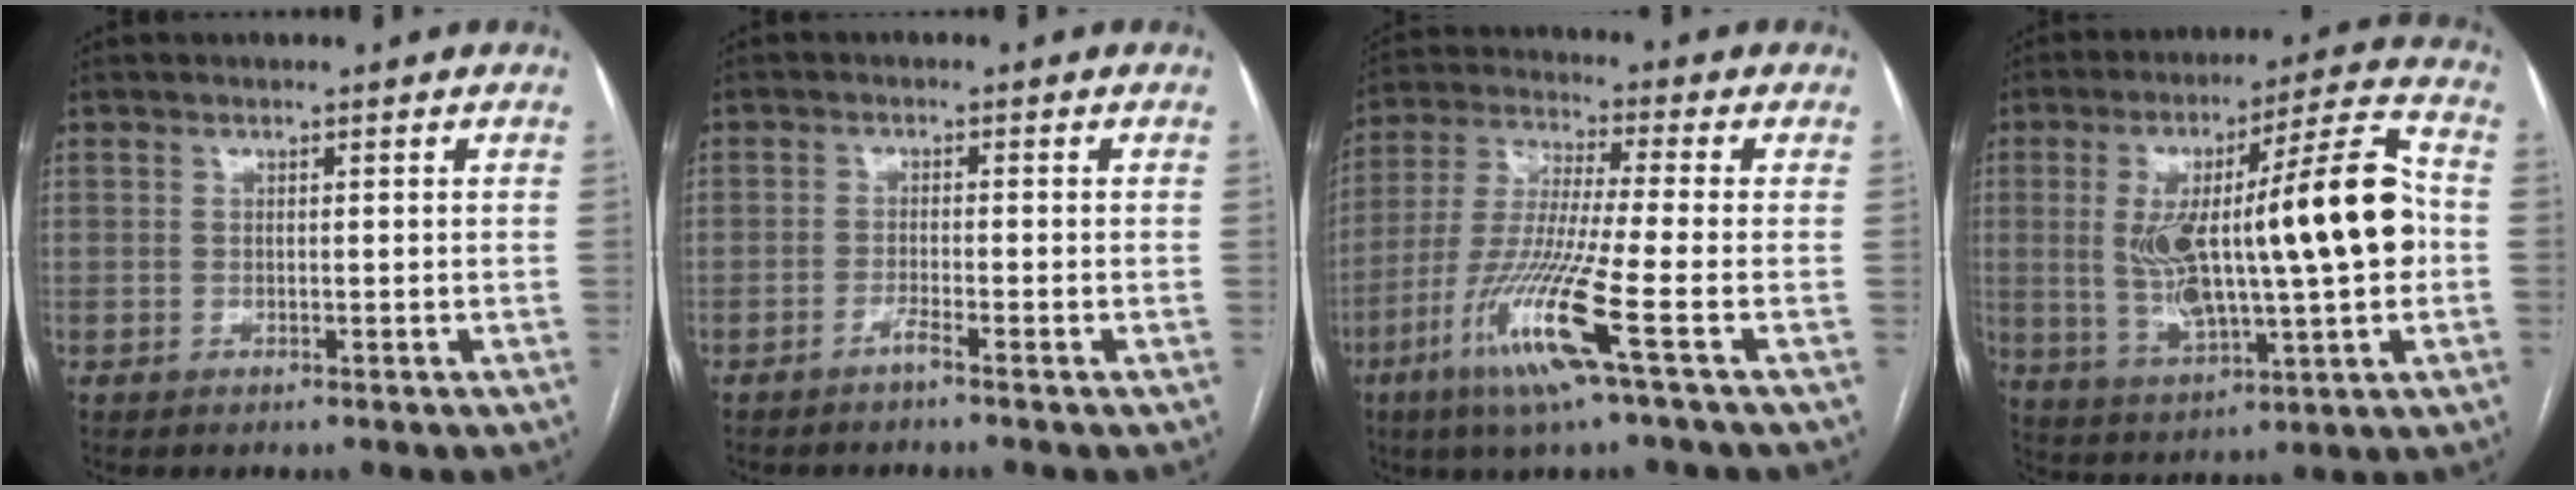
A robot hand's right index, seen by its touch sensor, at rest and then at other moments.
{"total": 1.6, "force": [-1.3, -0.5, 0.9], "torque": [-0.019, 0.001, -0.026]}
{"total": 13.7, "force": [-6.1, -1.2, 12.2], "torque": [-0.253, -0.028, -0.121]}
{"total": 20.9, "force": [0.4, 3.2, 20.6], "torque": [-0.357, 0.029, 0.011]}